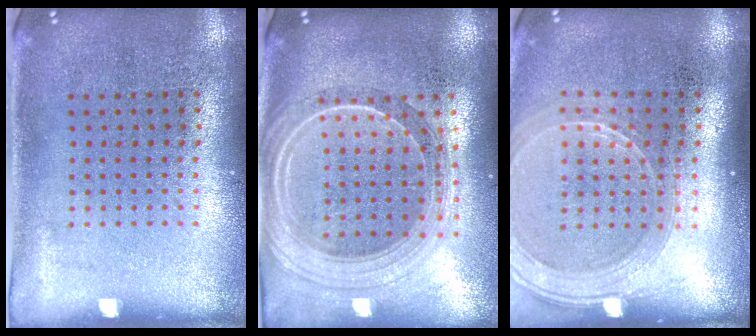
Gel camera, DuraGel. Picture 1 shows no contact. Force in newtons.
{"total": 2.5, "press": 2.1, "slide": 1.3}
{"total": 2.0, "press": 1.8, "slide": 0.9}